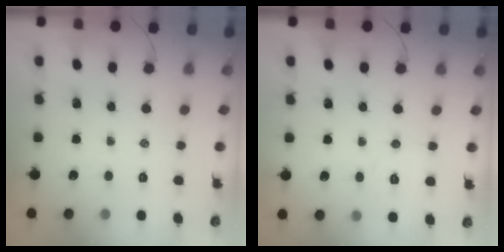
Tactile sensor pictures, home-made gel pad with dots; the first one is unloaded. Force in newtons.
{"total": 4.5, "press": 4.4, "slide": 0.9}